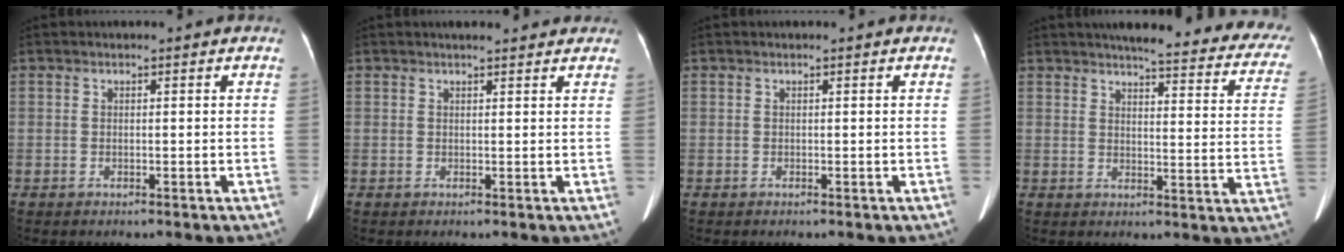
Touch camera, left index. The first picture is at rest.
{"total": 5.2, "force": [4.6, 1.2, 2.2], "torque": [-0.023, 0.018, 0.052]}
{"total": 0.0}
{"total": 23.4, "force": [20.6, 3.6, 10.6], "torque": [-0.112, -0.051, 0.217]}